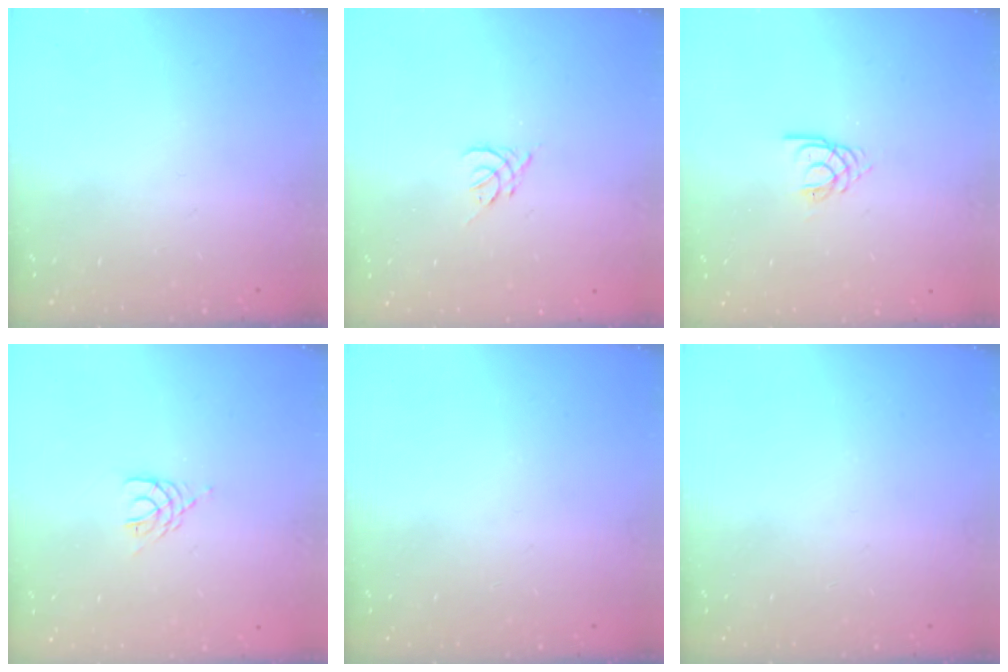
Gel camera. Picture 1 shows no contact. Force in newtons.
{"total": 1.3, "press": 1.2, "slide": 0.6}
{"total": 2.6, "press": 2.6, "slide": 0.3}
{"total": 3.0, "press": 3.0, "slide": 0.5}
{"total": 0.0}
{"total": 0.0}